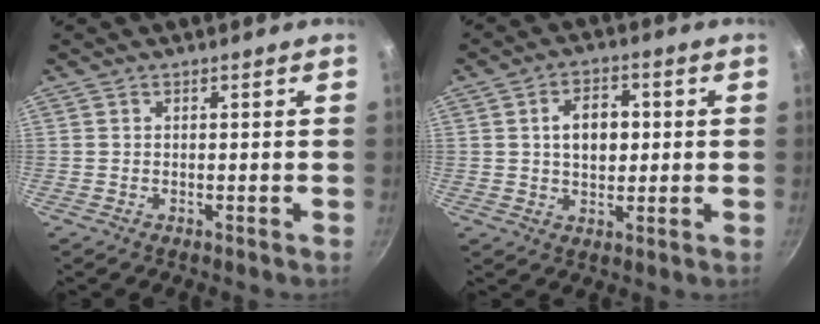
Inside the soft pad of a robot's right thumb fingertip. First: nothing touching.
{"total": 7.5, "force": [0.9, 4.9, 5.5], "torque": [-0.069, 0.008, 0.012]}